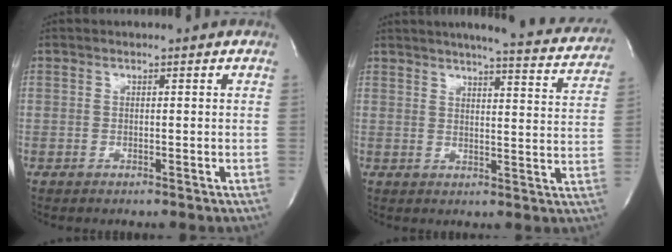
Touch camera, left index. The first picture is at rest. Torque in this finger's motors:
{"motor_torque": [0.30, -0.23, 0.17, 0.09]}